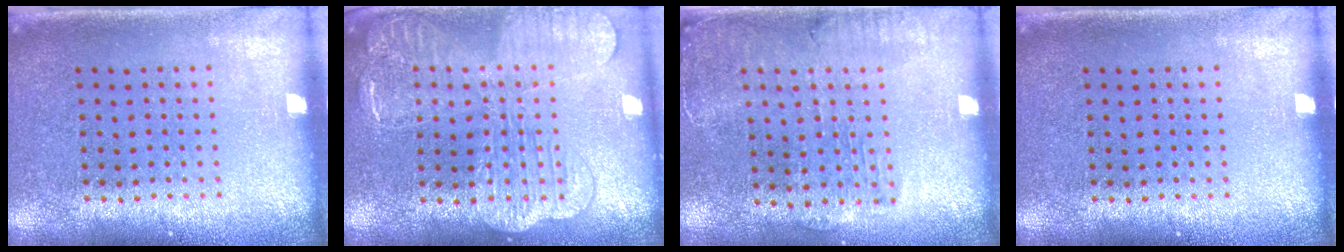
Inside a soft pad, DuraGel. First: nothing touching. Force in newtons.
{"total": 4.0, "press": 3.9, "slide": 0.6}
{"total": 1.4, "press": 1.4, "slide": 0.4}
{"total": 0.0}